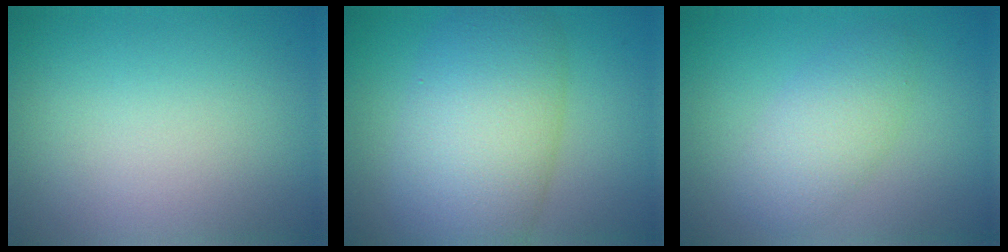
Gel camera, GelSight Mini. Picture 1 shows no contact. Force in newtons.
{"total": 9.7, "press": 9.7, "slide": 0.3}
{"total": 3.5, "press": 3.5, "slide": 0.2}